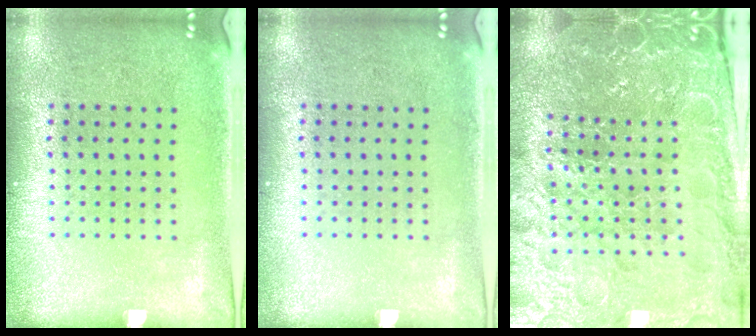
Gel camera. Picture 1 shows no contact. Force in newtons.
{"total": 0.0}
{"total": 4.7, "press": 4.5, "slide": 1.2}